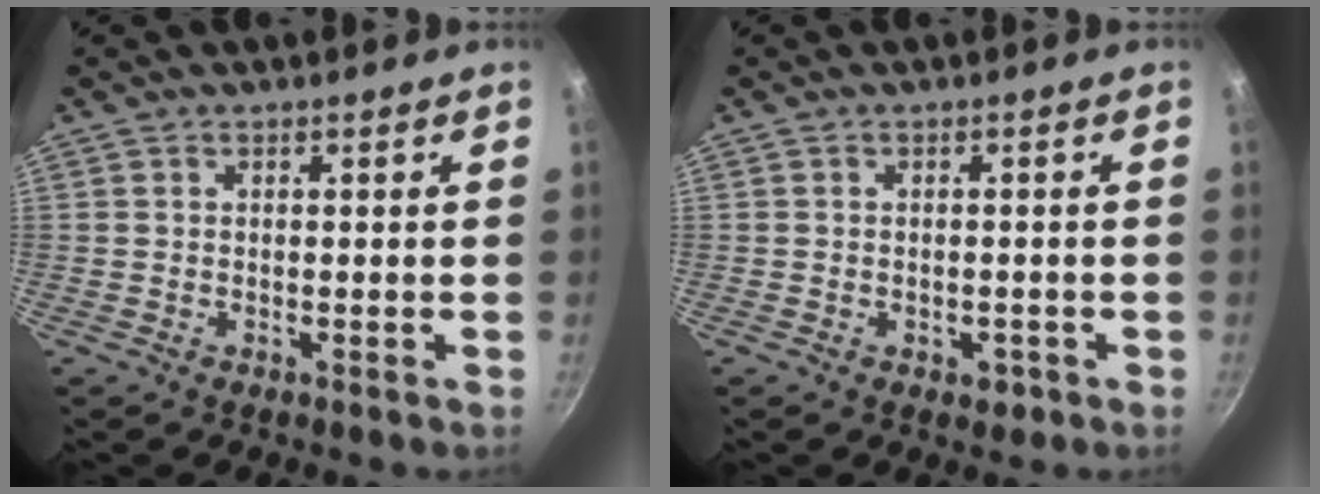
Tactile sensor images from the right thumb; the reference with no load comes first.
{"total": 2.6, "force": [-1.2, 1.6, 1.7], "torque": [-0.016, 0.007, -0.010]}